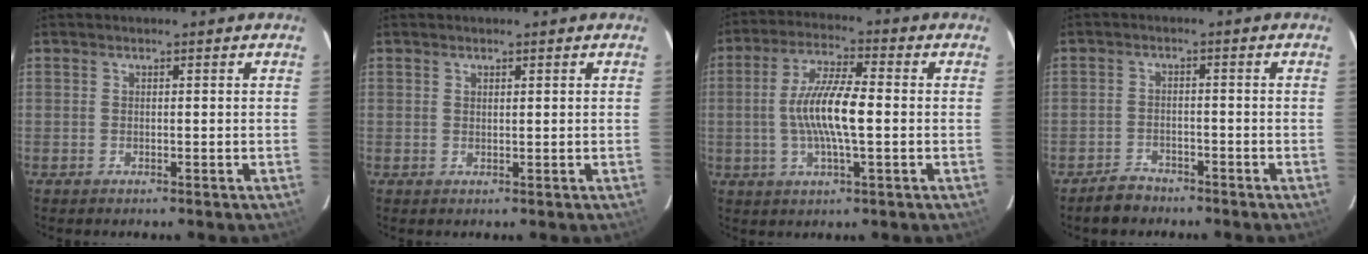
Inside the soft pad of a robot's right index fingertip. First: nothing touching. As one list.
[{"total": 0.6, "force": [0.5, 0.2, 0.3], "torque": [-0.005, 0.001, 0.010]}, {"total": 10.5, "force": [-0.8, 2.1, 10.3], "torque": [-0.201, 0.004, -0.015]}, {"total": 4.1, "force": [-3.4, 2.3, 0.7], "torque": [-0.024, 0.012, -0.054]}]